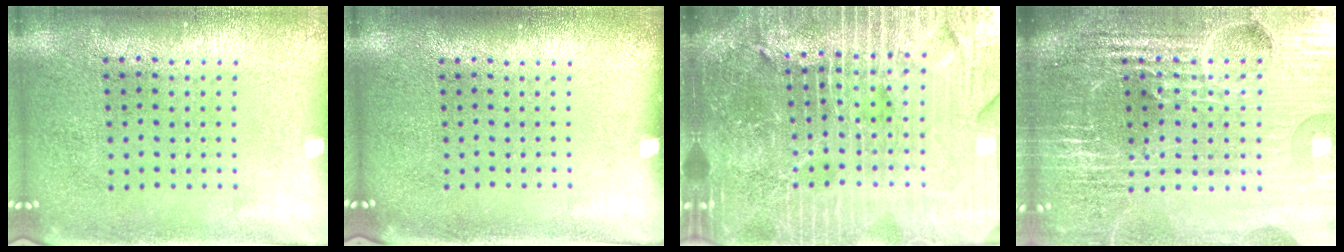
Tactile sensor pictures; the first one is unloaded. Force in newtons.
{"total": 0.0}
{"total": 6.5, "press": 5.7, "slide": 3.1}
{"total": 6.7, "press": 5.9, "slide": 3.3}